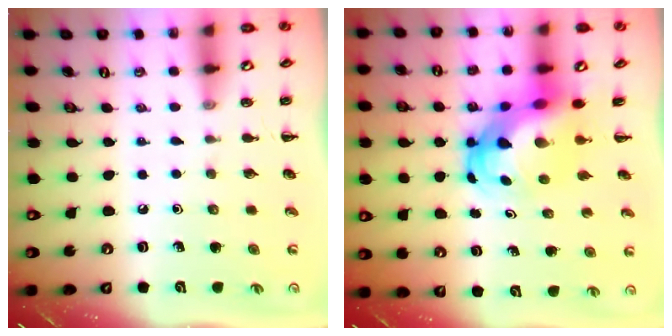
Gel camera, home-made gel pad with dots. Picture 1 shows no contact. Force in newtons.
{"total": 7.7, "press": 7.5, "slide": 1.9}